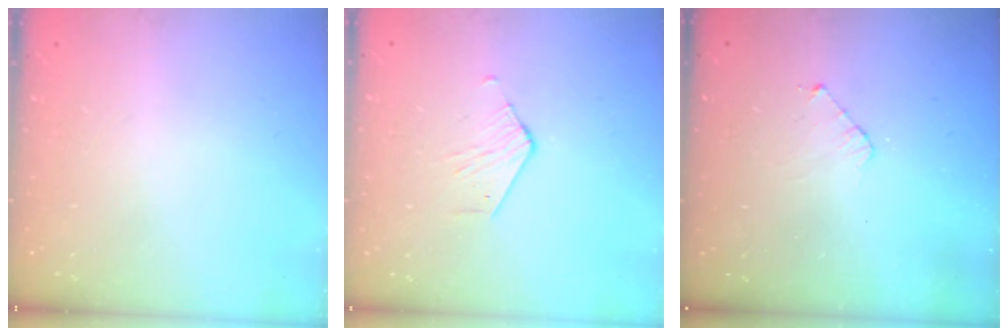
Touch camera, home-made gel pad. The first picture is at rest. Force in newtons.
{"total": 2.5, "press": 2.5, "slide": 0.2}
{"total": 3.5, "press": 3.4, "slide": 0.3}